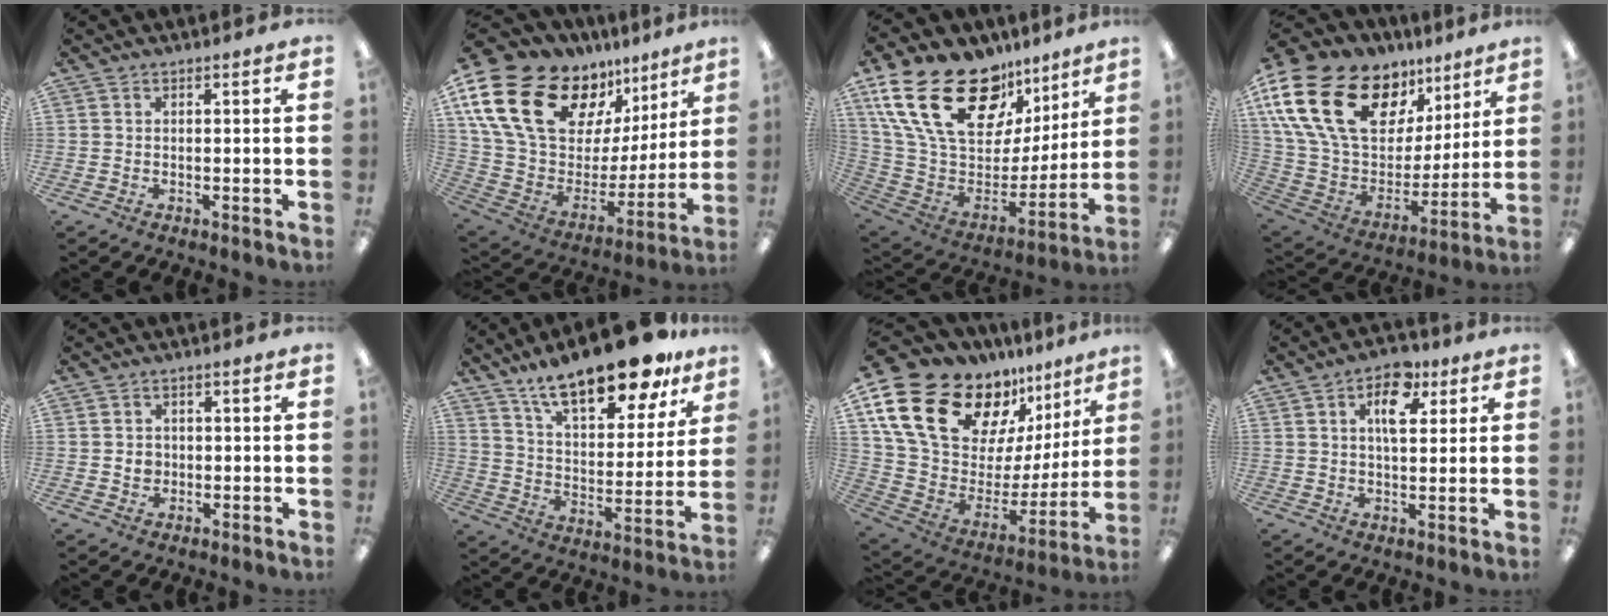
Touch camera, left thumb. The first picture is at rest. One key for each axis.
{"total": 23.1, "fx": 13.5, "fy": 12.8, "fz": 13.7, "tx": -0.291, "ty": -0.083, "tz": 0.255}
{"total": 27.8, "fx": 14.8, "fy": 15.5, "fz": 17.7, "tx": -0.332, "ty": -0.078, "tz": 0.282}
{"total": 25.3, "fx": 12.6, "fy": 15.2, "fz": 15.9, "tx": -0.322, "ty": -0.058, "tz": 0.241}
{"total": 2.5, "fx": -0.1, "fy": 2.3, "fz": 1.0, "tx": -0.013, "ty": 0.001, "tz": -0.006}
{"total": 20.8, "fx": 15.8, "fy": 7.3, "fz": 11.5, "tx": -0.183, "ty": -0.099, "tz": 0.269}
{"total": 22.5, "fx": 14.4, "fy": 12.3, "fz": 12.2, "tx": -0.229, "ty": -0.101, "tz": 0.274}
{"total": 9.8, "fx": 4.2, "fy": 5.4, "fz": 7.0, "tx": -0.090, "ty": -0.010, "tz": 0.067}